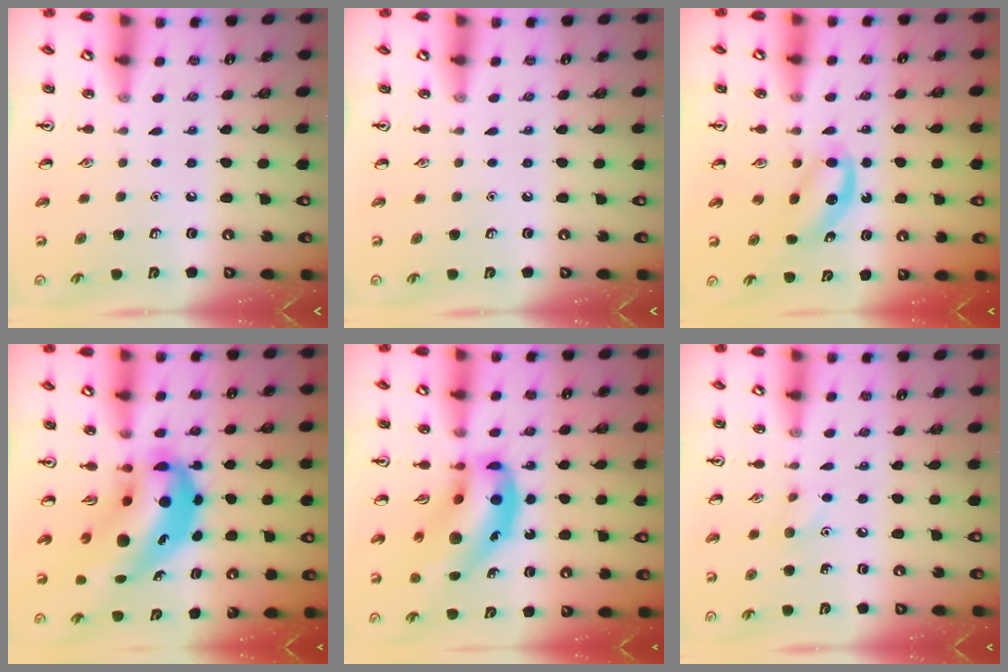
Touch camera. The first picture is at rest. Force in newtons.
{"total": 0.0}
{"total": 4.1, "press": 4.1, "slide": 0.7}
{"total": 12.5, "press": 12.0, "slide": 3.5}
{"total": 16.7, "press": 16.2, "slide": 4.4}
{"total": 5.5, "press": 5.2, "slide": 1.8}